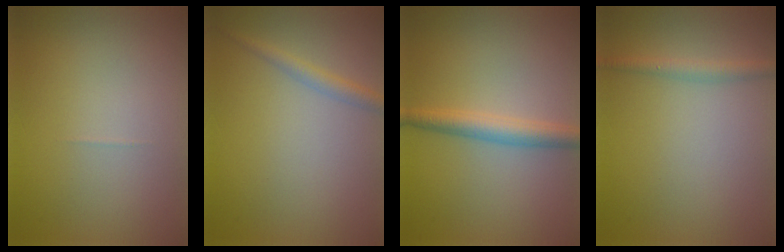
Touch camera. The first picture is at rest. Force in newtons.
{"total": 1.6, "press": 1.6, "slide": 0.1}
{"total": 2.9, "press": 2.9, "slide": 0.1}
{"total": 1.6, "press": 1.6, "slide": 0.1}